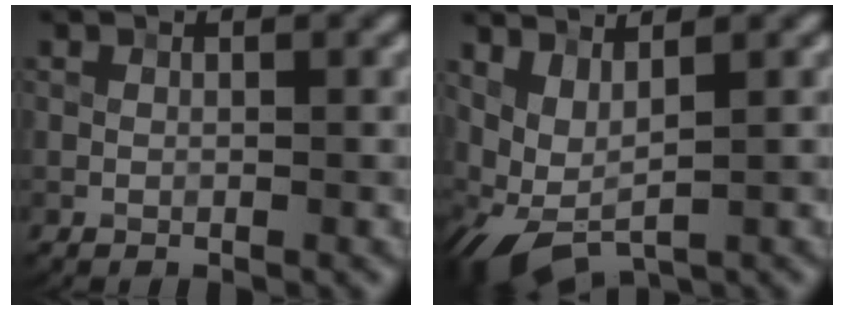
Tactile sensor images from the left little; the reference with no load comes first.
{"total": 4.4, "force": [0.6, 2.0, 3.9], "torque": [-0.101, -0.006, 0.019]}